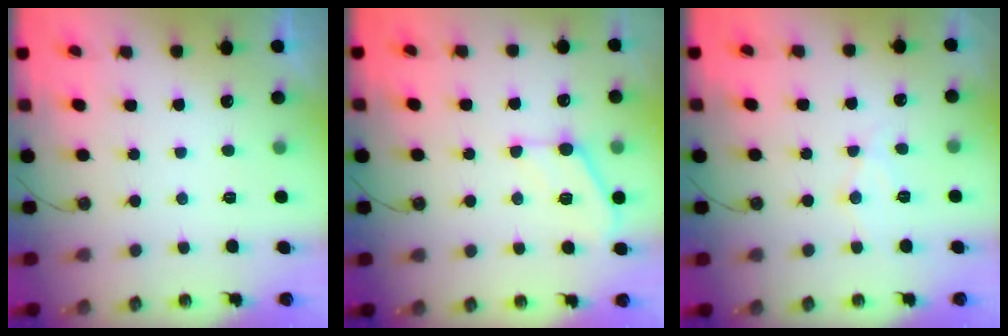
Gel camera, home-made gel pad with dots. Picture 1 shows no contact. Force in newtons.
{"total": 10.0, "press": 10.0, "slide": 0.3}
{"total": 7.3, "press": 7.3, "slide": 0.6}